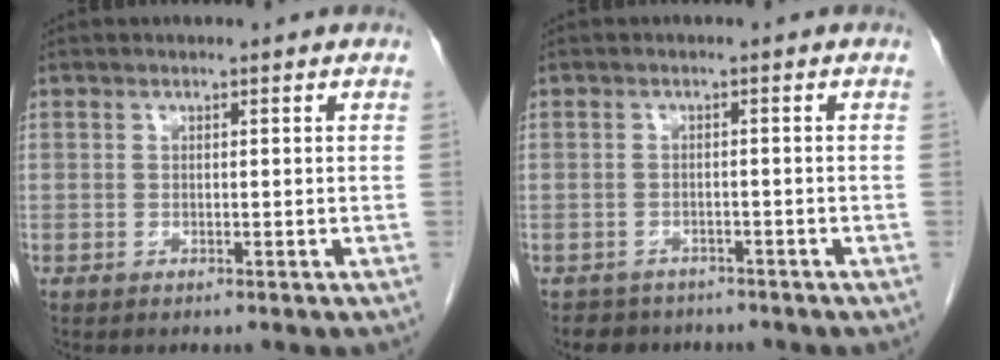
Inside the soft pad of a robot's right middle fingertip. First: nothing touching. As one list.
[{"total": 3.5, "force": [-2.9, 2.0, 0.0], "torque": [-0.007, 0.005, -0.040]}]